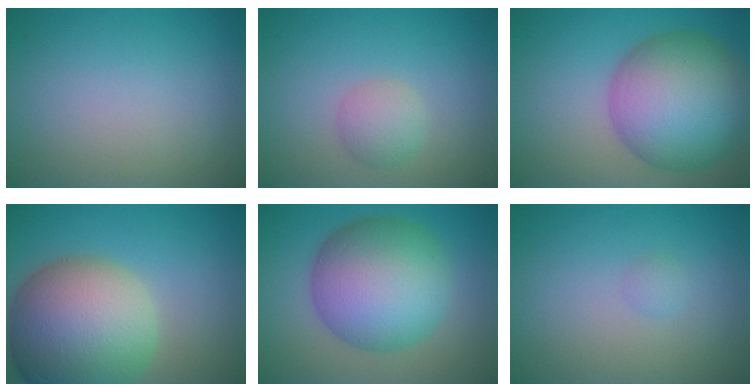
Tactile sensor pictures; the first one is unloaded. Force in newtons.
{"total": 2.3, "press": 2.3, "slide": 0.0}
{"total": 12.4, "press": 12.4, "slide": 0.4}
{"total": 14.8, "press": 14.8, "slide": 1.0}
{"total": 11.8, "press": 11.8, "slide": 0.2}
{"total": 0.7, "press": 0.7, "slide": 0.0}